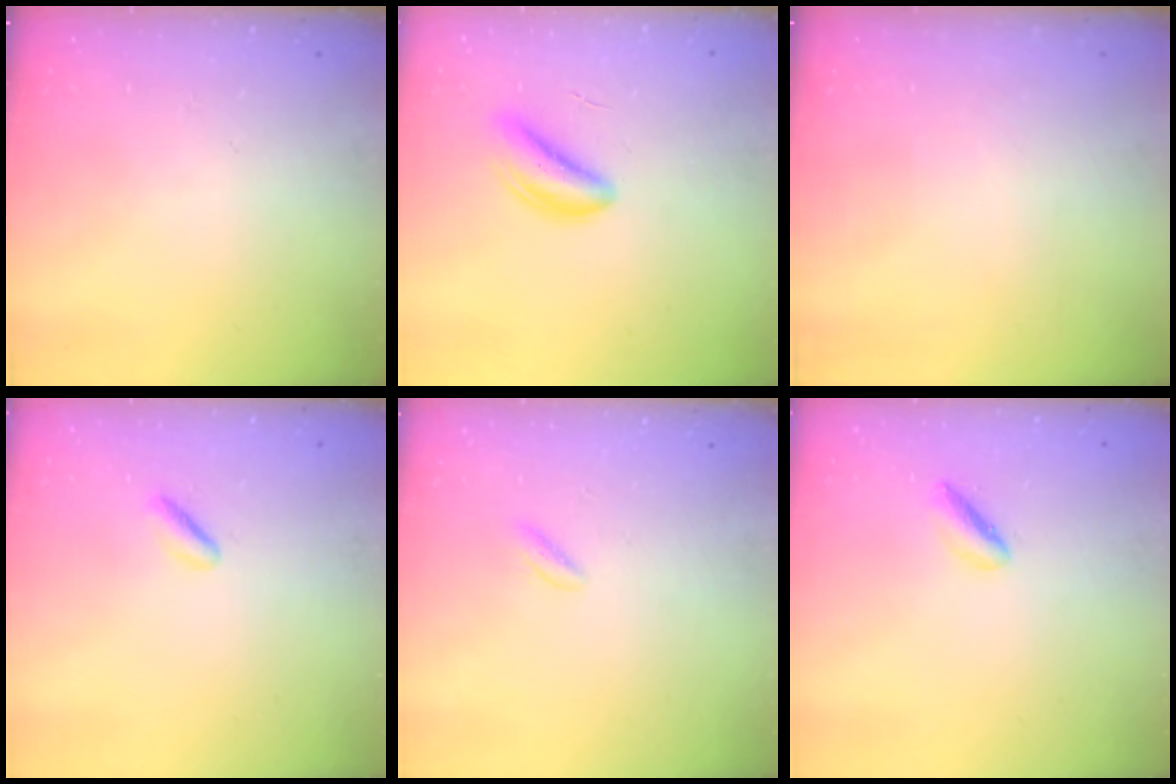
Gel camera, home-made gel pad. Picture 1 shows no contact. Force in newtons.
{"total": 4.6, "press": 4.6, "slide": 0.6}
{"total": 0.0}
{"total": 1.7, "press": 1.3, "slide": 1.1}
{"total": 1.7, "press": 1.5, "slide": 0.7}
{"total": 2.0, "press": 1.9, "slide": 0.5}